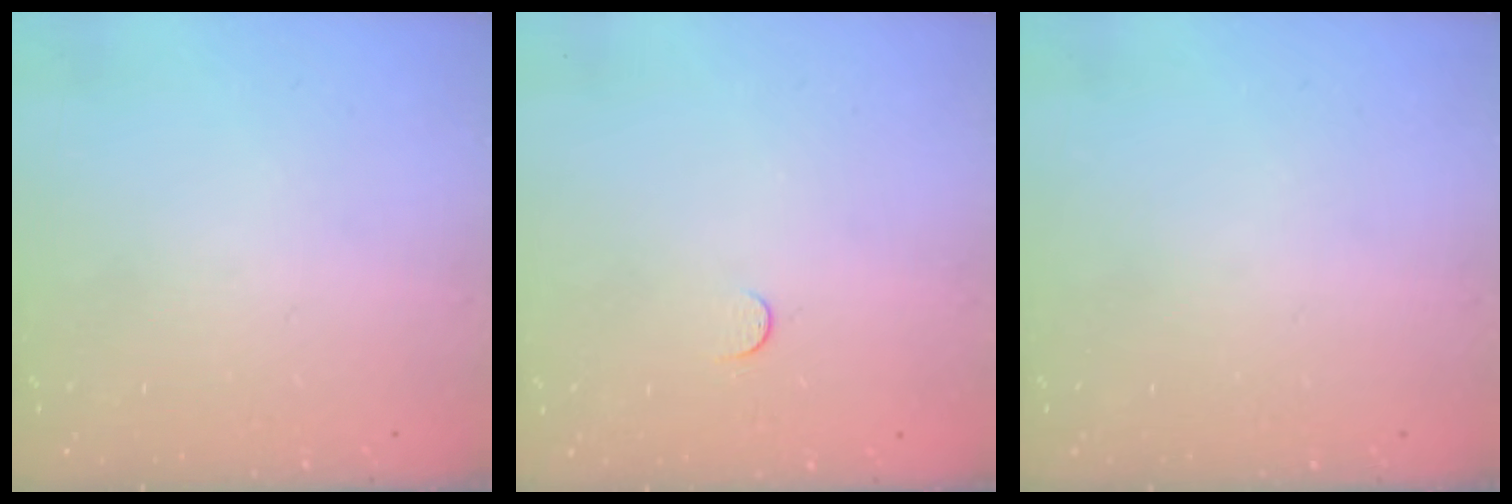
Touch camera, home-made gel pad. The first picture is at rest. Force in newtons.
{"total": 3.1, "press": 3.1, "slide": 0.4}
{"total": 0.0}